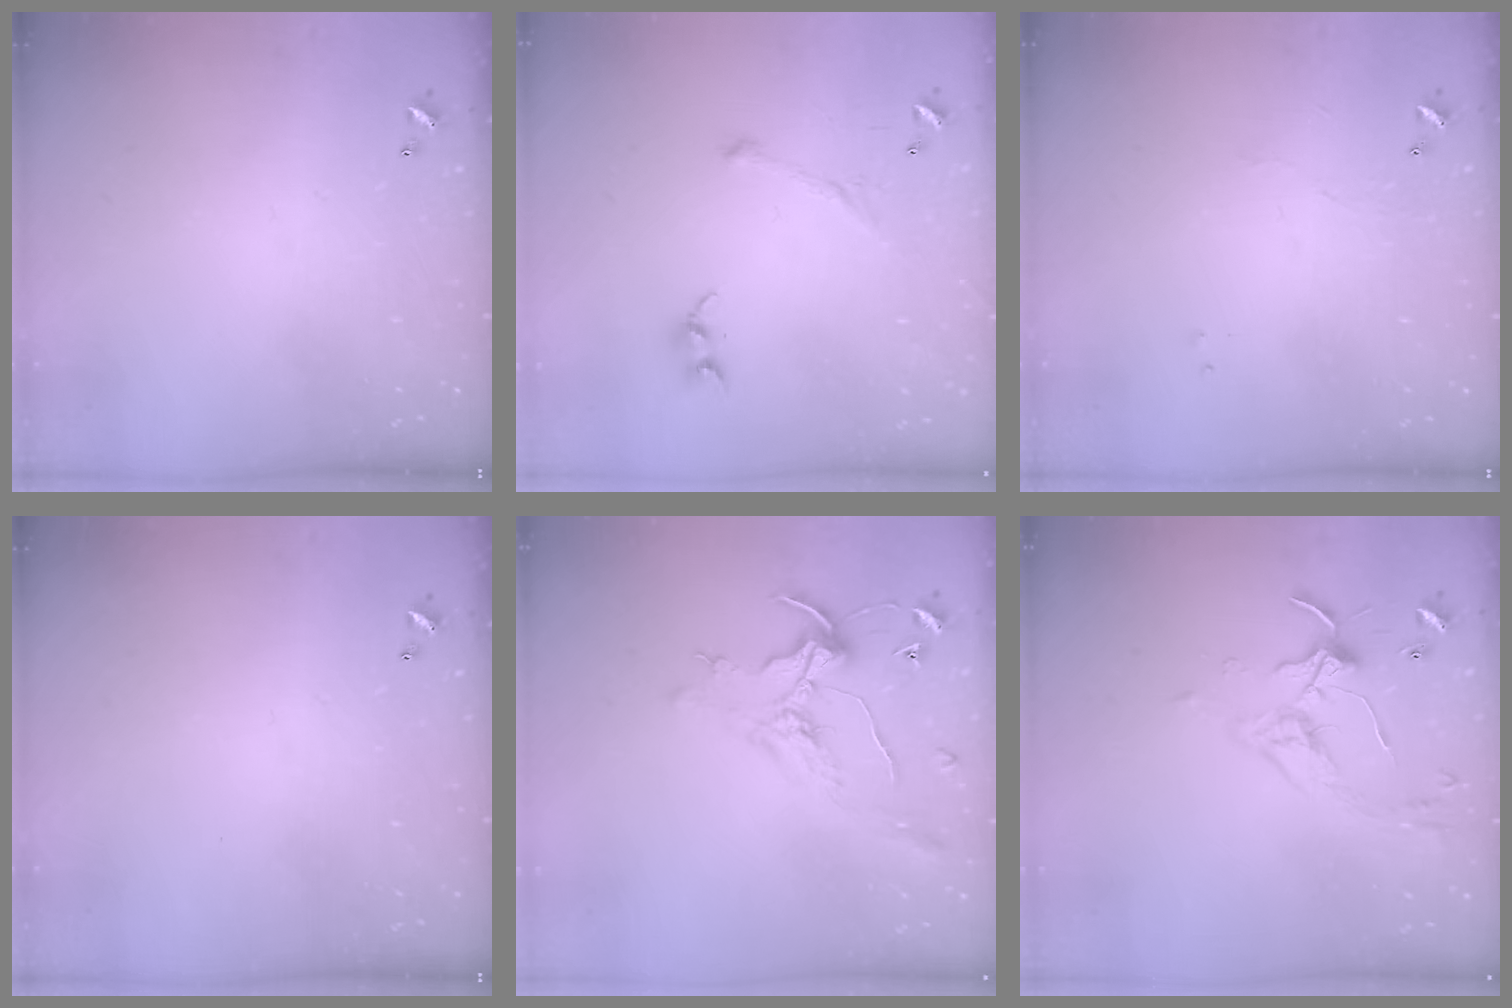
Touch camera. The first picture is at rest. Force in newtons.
{"total": 3.8, "press": 3.7, "slide": 0.9}
{"total": 1.2, "press": 1.1, "slide": 0.3}
{"total": 0.0}
{"total": 0.8, "press": 0.0, "slide": 0.8}
{"total": 3.3, "press": 3.3, "slide": 0.6}